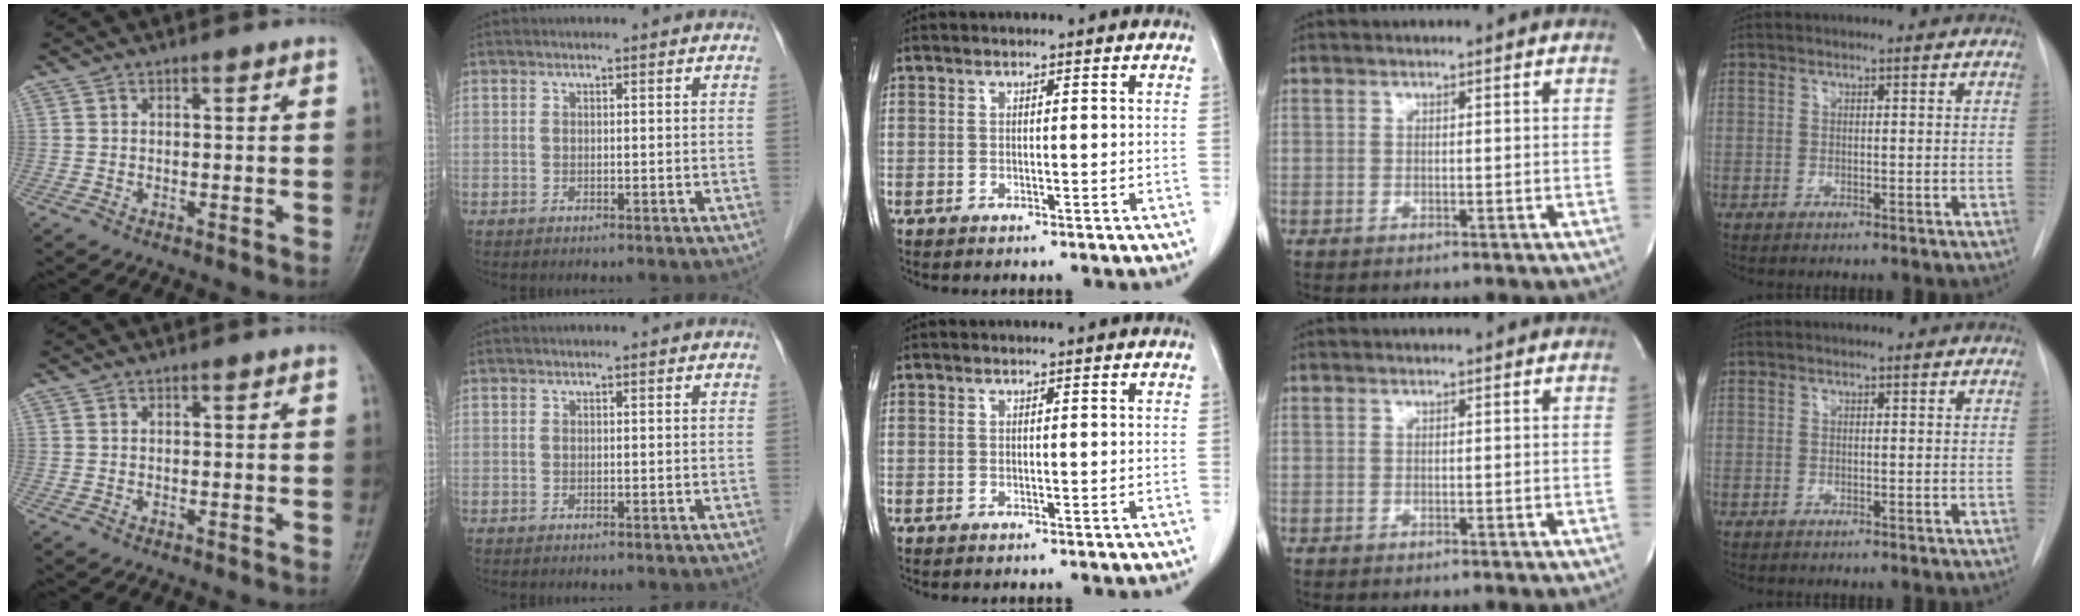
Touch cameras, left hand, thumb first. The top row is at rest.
{}